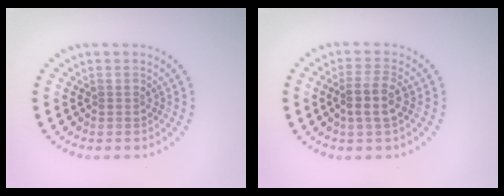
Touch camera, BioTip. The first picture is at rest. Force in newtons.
{"total": 2.6, "press": 2.3, "slide": 1.3}